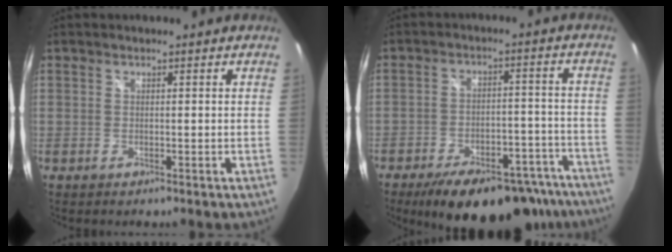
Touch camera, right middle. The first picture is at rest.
{"total": 21.3, "force": [-16.6, 8.4, 10.4], "torque": [-0.165, 0.009, -0.202]}